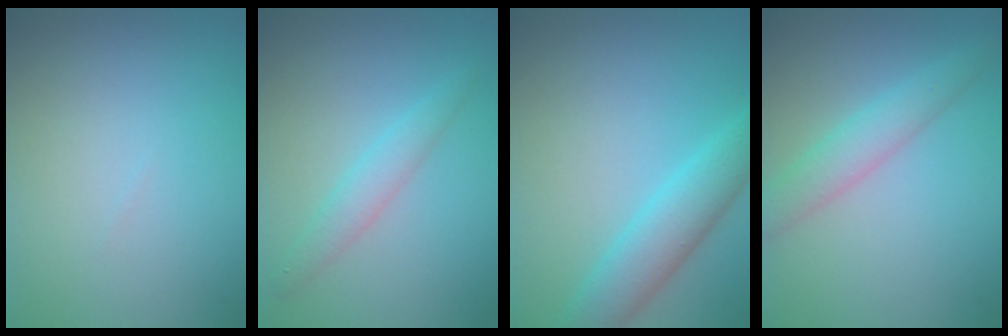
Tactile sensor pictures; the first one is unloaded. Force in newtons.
{"total": 2.0, "press": 2.0, "slide": 0.1}
{"total": 4.3, "press": 4.3, "slide": 0.1}
{"total": 2.9, "press": 2.9, "slide": 0.1}